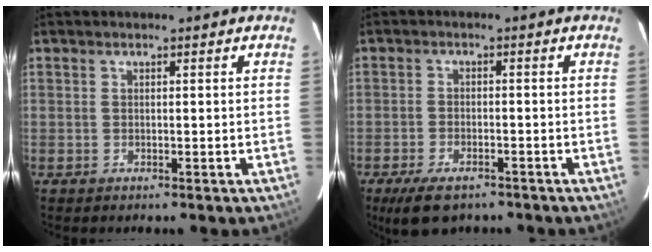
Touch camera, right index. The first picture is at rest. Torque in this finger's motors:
{"motor_torque": [0.52, -0.53, 0.17, 0.05]}